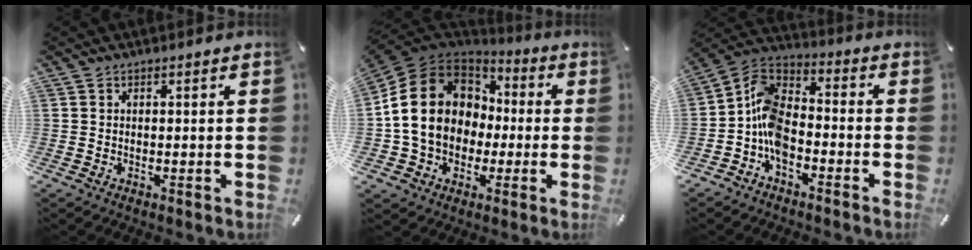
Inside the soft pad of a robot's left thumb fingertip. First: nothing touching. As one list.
[{"total": 17.7, "force": [-1.3, 15.3, 8.9], "torque": [-0.183, 0.025, -0.019]}, {"total": 10.5, "force": [-5.1, 6.6, 6.3], "torque": [-0.140, 0.020, -0.101]}]